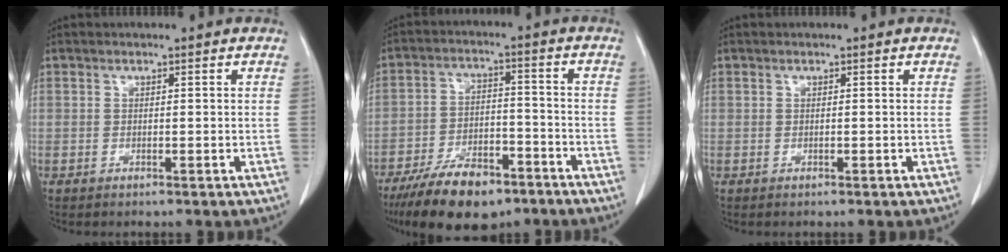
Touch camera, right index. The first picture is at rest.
{"total": 12.6, "force": [-9.1, 4.9, 7.2], "torque": [-0.122, -0.008, -0.158]}
{"total": 0.0}